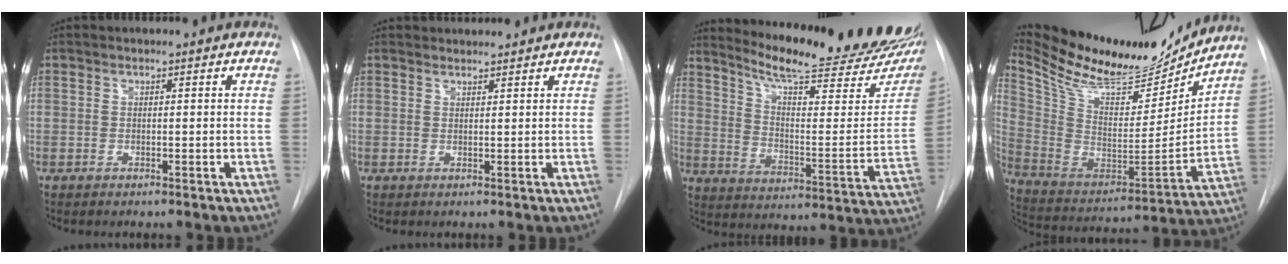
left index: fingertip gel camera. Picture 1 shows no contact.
{"total": 1.5, "force": [1.4, 0.2, -0.2], "torque": [-0.003, 0.009, 0.026]}
{"total": 25.6, "force": [21.8, 3.2, 12.9], "torque": [-0.192, -0.079, 0.286]}
{"total": 24.9, "force": [22.2, 5.9, 9.6], "torque": [-0.181, -0.036, 0.347]}